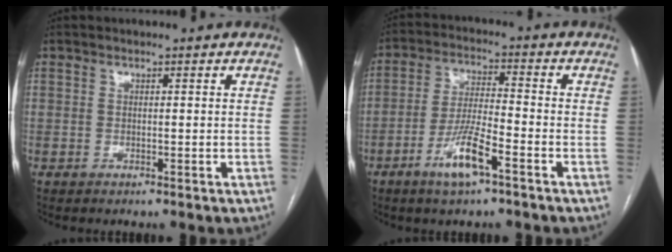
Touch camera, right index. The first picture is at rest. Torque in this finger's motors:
{"motor_torque": [1.26, -0.55, 0.47, 0.12]}